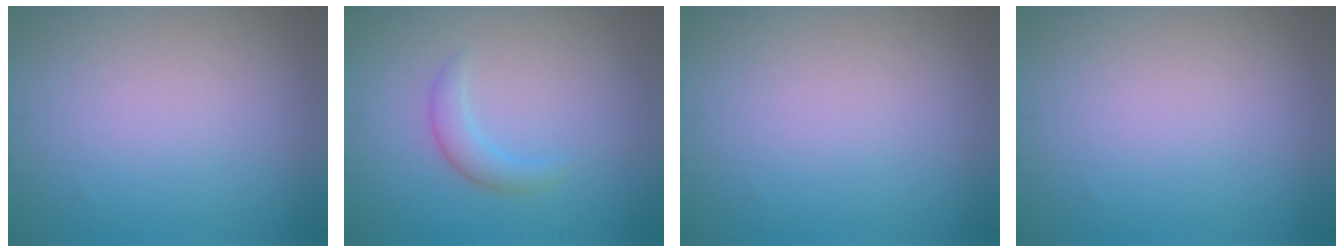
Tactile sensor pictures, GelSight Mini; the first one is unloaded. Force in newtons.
{"total": 1.7, "press": 1.7, "slide": 0.2}
{"total": 0.0}
{"total": 0.0}